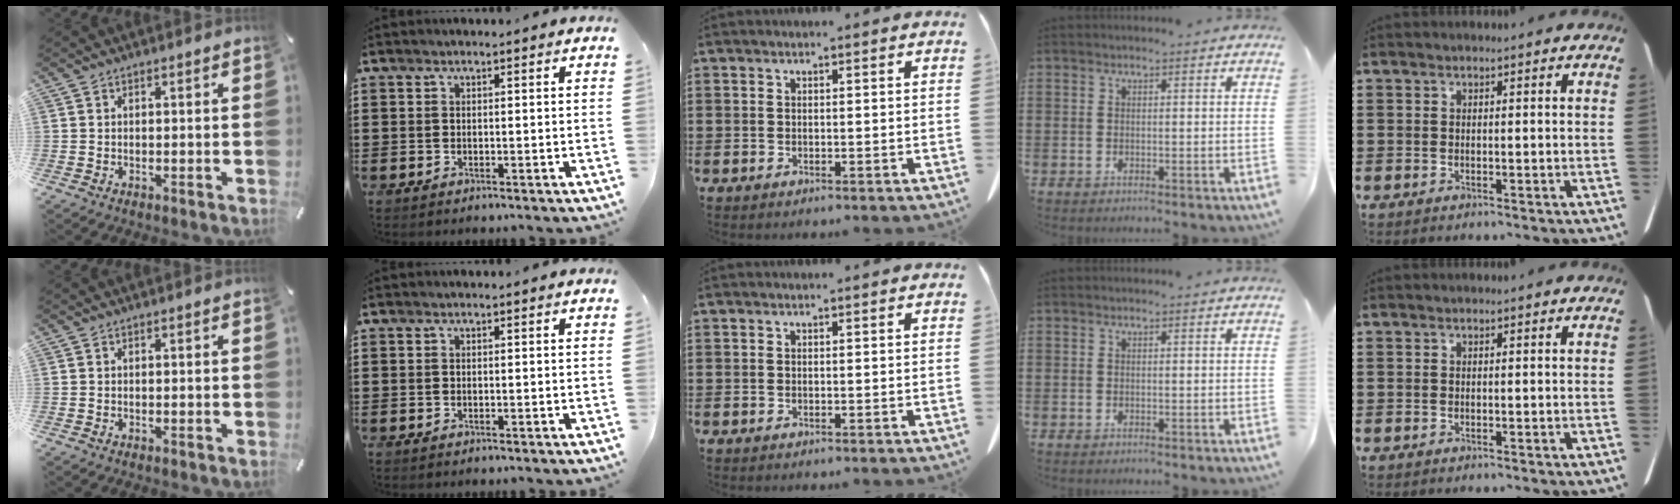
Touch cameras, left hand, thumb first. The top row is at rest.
{}